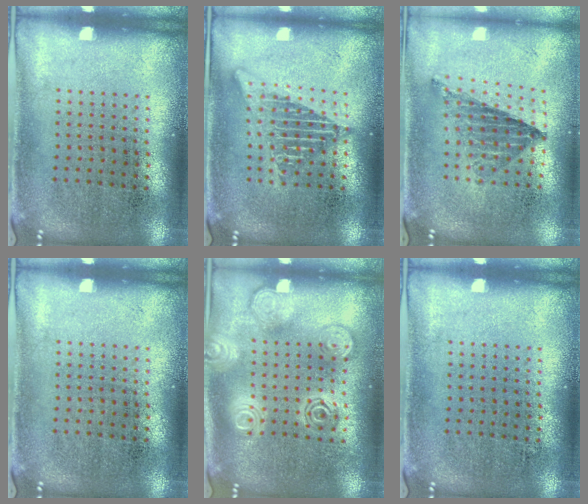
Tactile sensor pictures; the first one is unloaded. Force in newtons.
{"total": 2.3, "press": 2.3, "slide": 0.1}
{"total": 0.8, "press": 0.8, "slide": 0.1}
{"total": 0.0}
{"total": 1.9, "press": 1.9, "slide": 0.2}
{"total": 0.0}